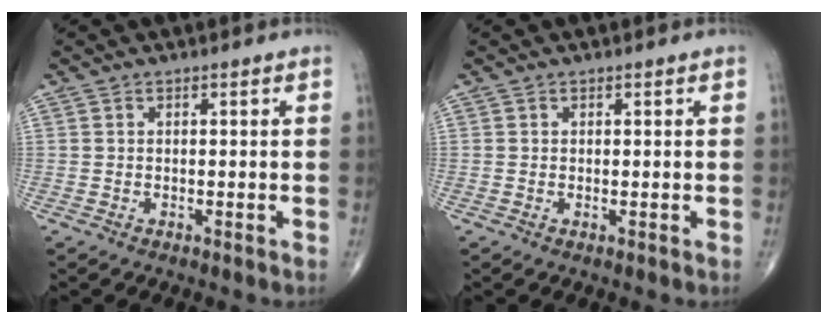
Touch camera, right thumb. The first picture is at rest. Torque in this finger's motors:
{"motor_torque": [1.34, 2.38, -0.21, -0.24, 0.00]}